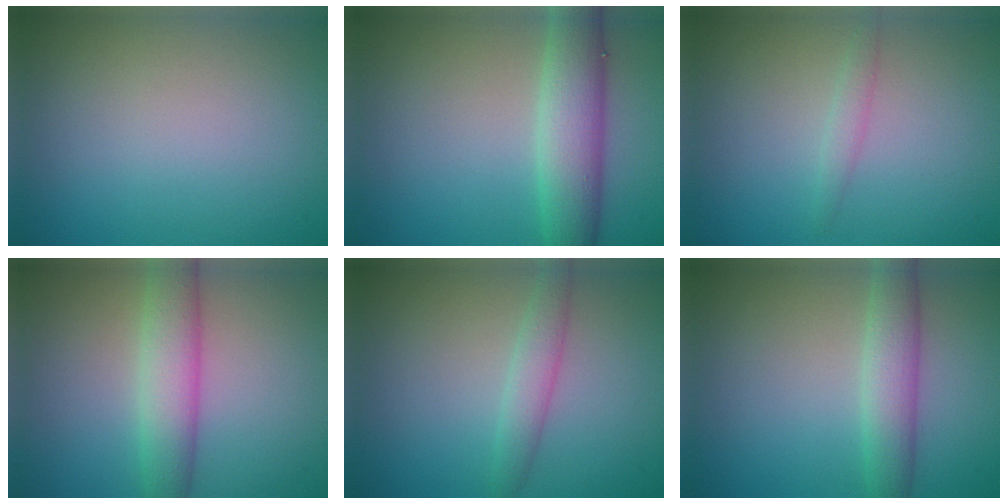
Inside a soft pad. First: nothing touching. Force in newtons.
{"total": 5.5, "press": 5.5, "slide": 0.4}
{"total": 1.0, "press": 1.0, "slide": 0.1}
{"total": 4.5, "press": 4.5, "slide": 0.1}
{"total": 2.2, "press": 2.2, "slide": 0.0}
{"total": 3.6, "press": 3.6, "slide": 0.2}